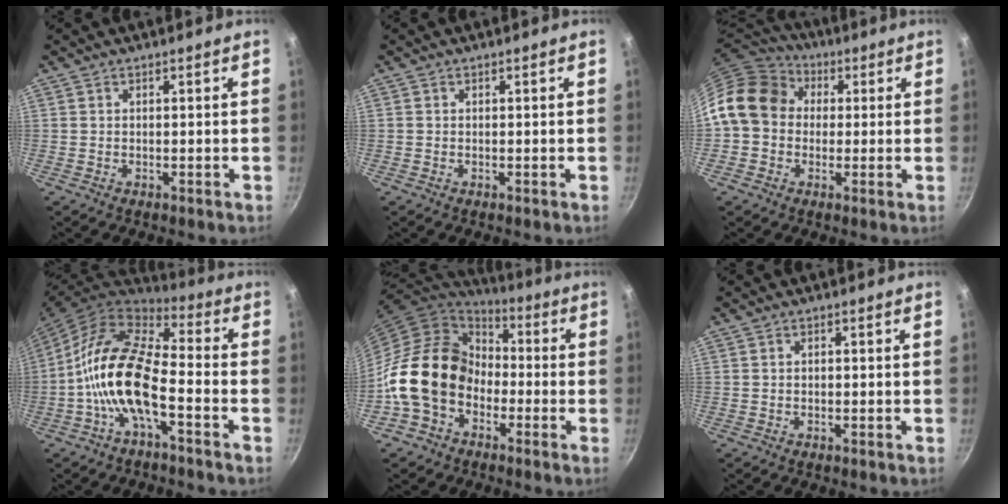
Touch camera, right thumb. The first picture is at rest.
{"total": 0.0}
{"total": 13.7, "force": [1.8, 11.4, 7.4], "torque": [-0.101, 0.028, 0.015]}
{"total": 15.4, "force": [-4.4, 6.5, 13.2], "torque": [-0.248, 0.042, -0.103]}
{"total": 16.8, "force": [-4.2, 13.0, 9.8], "torque": [-0.139, 0.052, -0.092]}
{"total": 0.6, "force": [0.0, 0.5, 0.4], "torque": [-0.006, 0.004, -0.001]}